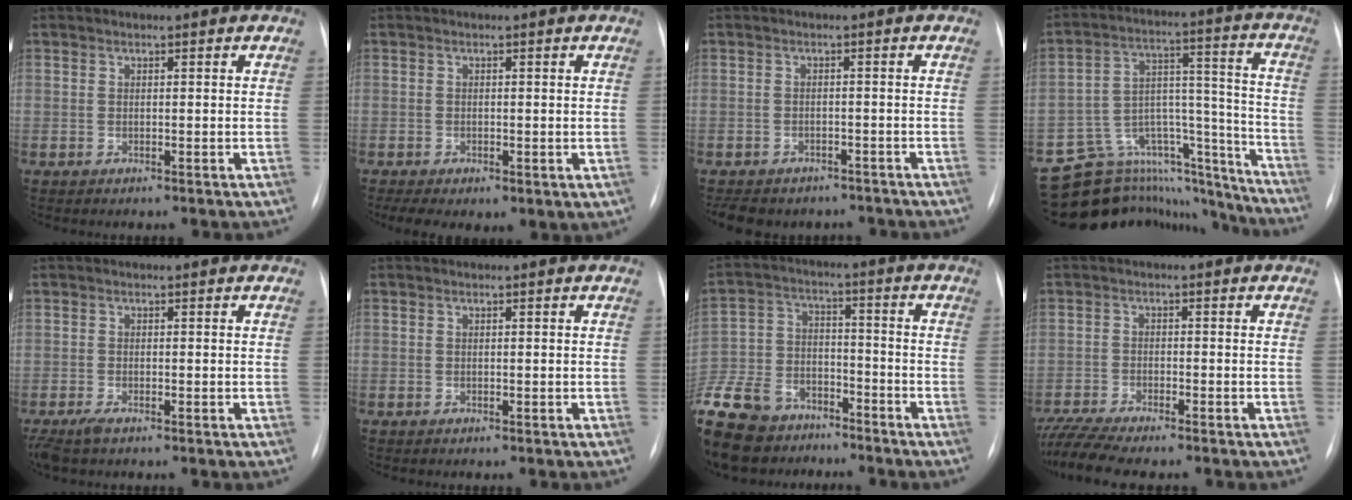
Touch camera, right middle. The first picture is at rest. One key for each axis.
{"total": 7.4, "fx": -2.9, "fy": 4.2, "fz": 5.4, "tx": -0.107, "ty": -0.010, "tz": -0.035}
{"total": 11.2, "fx": -9.3, "fy": 5.4, "fz": 2.9, "tx": -0.061, "ty": 0.004, "tz": -0.109}
{"total": 19.5, "fx": -18.3, "fy": 6.3, "fz": 2.2, "tx": -0.023, "ty": 0.090, "tz": -0.268}
{"total": 2.9, "fx": -2.1, "fy": 0.8, "fz": 1.9, "tx": -0.043, "ty": -0.009, "tz": -0.035}
{"total": 0.0}
{"total": 20.7, "fx": -15.5, "fy": 10.9, "fz": 8.4, "tx": -0.249, "ty": -0.016, "tz": -0.264}
{"total": 8.3, "fx": -7.4, "fy": 0.3, "fz": 3.7, "tx": -0.069, "ty": -0.014, "tz": -0.122}